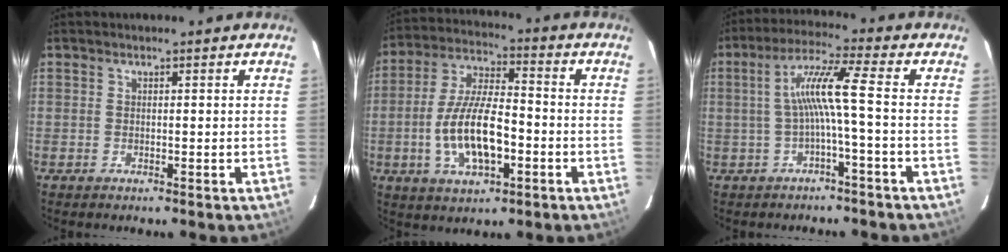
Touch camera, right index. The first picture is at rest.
{"total": 13.6, "force": [-3.6, 5.4, 12.0], "torque": [-0.244, -0.002, -0.061]}
{"total": 7.2, "force": [-1.4, -0.9, 7.0], "torque": [-0.149, 0.010, -0.018]}